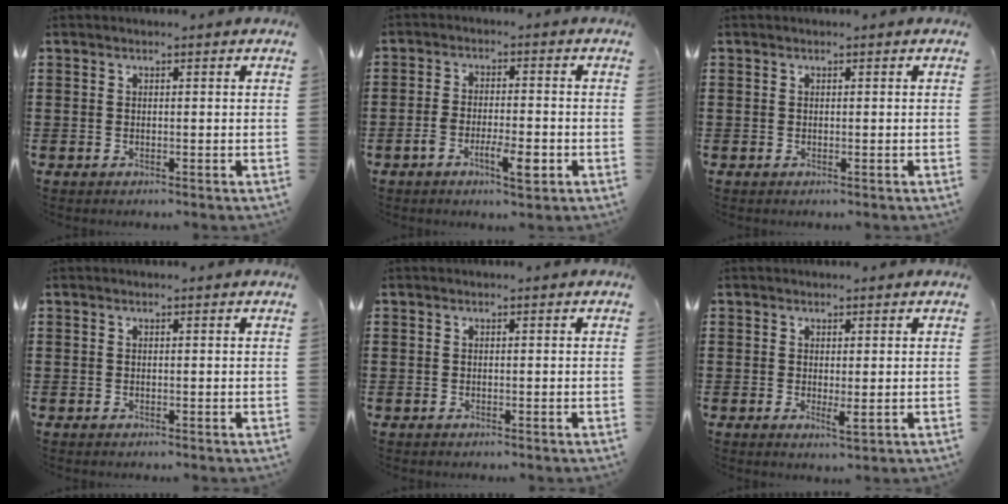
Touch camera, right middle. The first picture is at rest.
{"total": 5.4, "force": [-2.7, 1.8, 4.3], "torque": [-0.088, -0.001, -0.053]}
{"total": 0.0}
{"total": 0.0}
{"total": 0.0}
{"total": 2.1, "force": [0.2, 0.7, 2.0], "torque": [-0.028, -0.005, 0.003]}